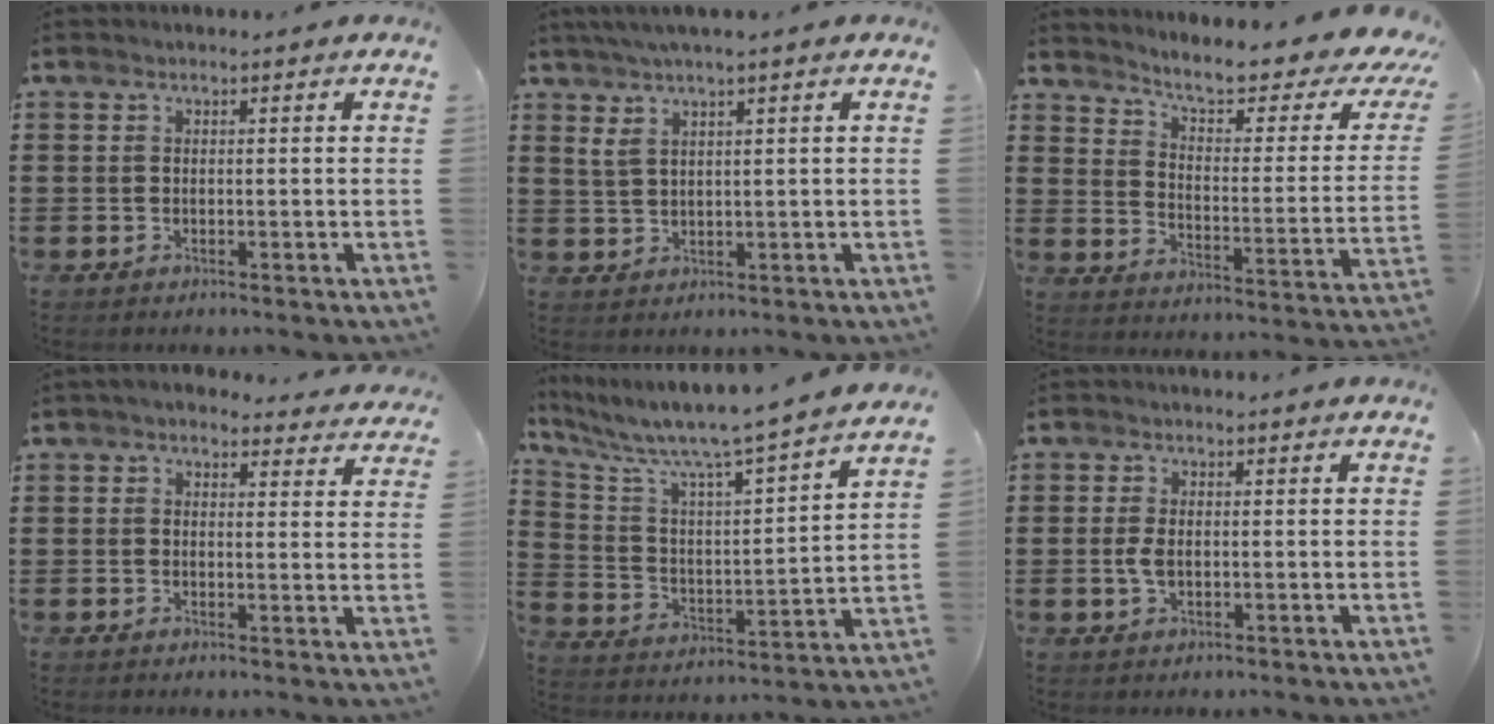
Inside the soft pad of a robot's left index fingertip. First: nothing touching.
{"total": 3.2, "force": [1.7, 0.5, 2.7], "torque": [-0.056, 0.006, 0.028]}
{"total": 6.7, "force": [5.2, 0.6, 4.1], "torque": [-0.085, -0.043, 0.078]}
{"total": 3.3, "force": [3.0, 0.8, 0.9], "torque": [-0.019, -0.012, 0.054]}
{"total": 7.5, "force": [6.5, -0.1, 3.7], "torque": [-0.103, -0.061, 0.100]}
{"total": 2.5, "force": [-0.2, 1.4, 2.1], "torque": [-0.056, -0.004, -0.008]}